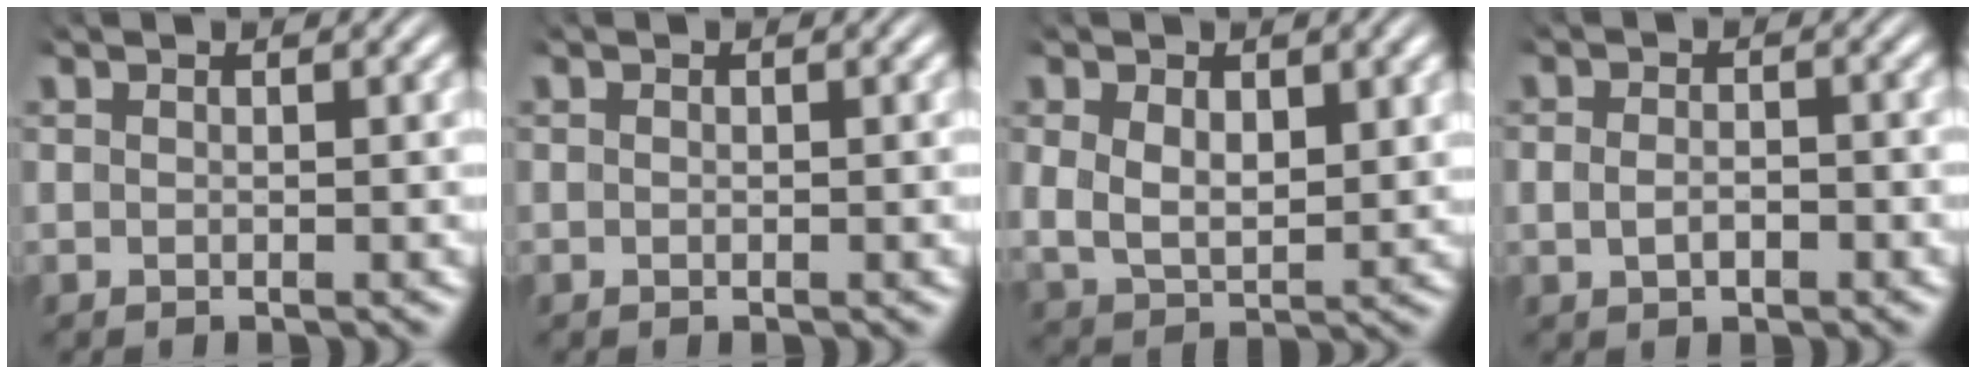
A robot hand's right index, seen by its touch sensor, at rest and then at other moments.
{"total": 0.0}
{"total": 5.7, "force": [0.4, 4.7, 3.1], "torque": [-0.084, -0.027, 0.017]}
{"total": 1.9, "force": [-0.7, 1.2, 1.3], "torque": [-0.022, -0.005, -0.007]}